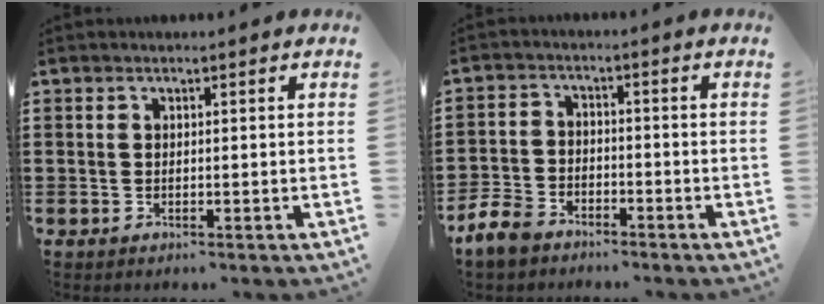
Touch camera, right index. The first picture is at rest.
{"total": 5.5, "force": [-4.8, 2.1, 1.6], "torque": [-0.062, 0.007, -0.104]}